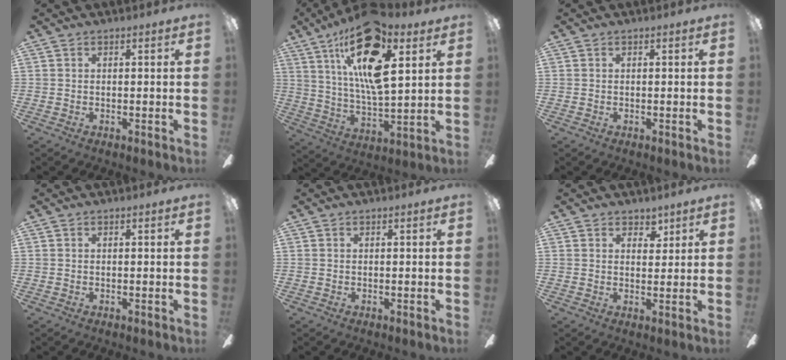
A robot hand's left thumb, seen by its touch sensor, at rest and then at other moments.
{"total": 21.4, "force": [10.9, 7.6, 16.7], "torque": [-0.316, -0.040, 0.174]}
{"total": 0.0}
{"total": 0.0}
{"total": 0.0}
{"total": 3.1, "force": [2.4, 1.8, 0.7], "torque": [0.005, -0.012, 0.039]}